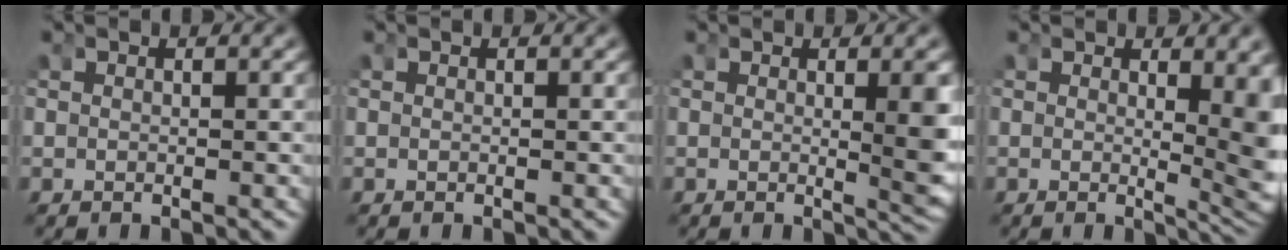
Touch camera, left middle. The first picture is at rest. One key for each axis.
{"total": 0.0}
{"total": 3.1, "fx": 0.1, "fy": 0.3, "fz": 3.1, "tx": -0.037, "ty": -0.012, "tz": 0.003}
{"total": 4.4, "fx": 0.1, "fy": 0.9, "fz": 4.3, "tx": -0.044, "ty": -0.022, "tz": 0.007}